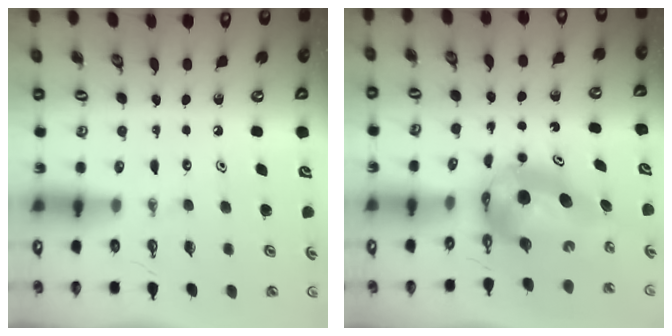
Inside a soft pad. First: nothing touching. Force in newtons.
{"total": 7.1, "press": 7.1, "slide": 0.7}